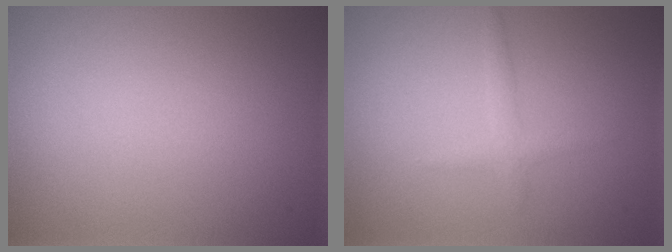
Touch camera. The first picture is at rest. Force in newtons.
{"total": 1.3, "press": 1.3, "slide": 0.1}